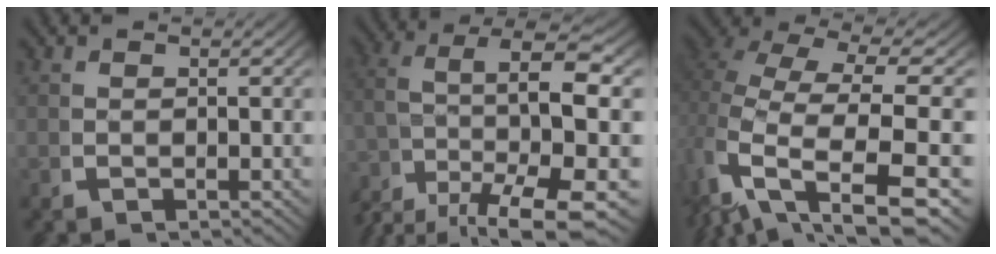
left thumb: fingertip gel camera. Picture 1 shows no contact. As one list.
[{"total": 9.9, "force": [-1.4, 4.8, 8.6], "torque": [-0.181, -0.046, 0.008]}, {"total": 11.8, "force": [-1.6, 6.6, 9.7], "torque": [-0.228, -0.046, 0.001]}]